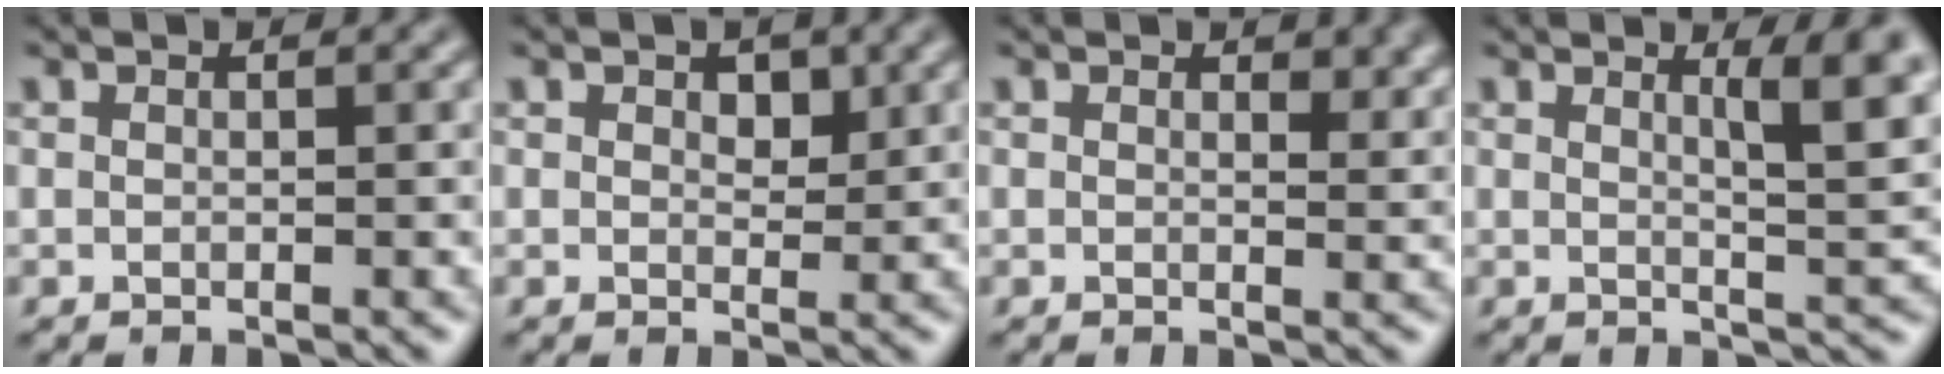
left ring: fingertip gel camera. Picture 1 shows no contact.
{"total": 1.8, "force": [0.7, 1.1, 1.2], "torque": [-0.014, -0.003, 0.011]}
{"total": 1.8, "force": [0.9, 1.0, 1.2], "torque": [-0.014, -0.005, 0.014]}
{"total": 5.4, "force": [2.1, 1.3, 4.8], "torque": [-0.053, -0.003, 0.031]}